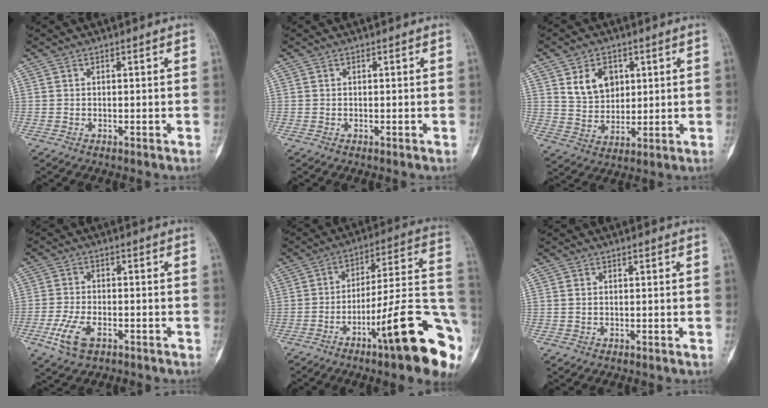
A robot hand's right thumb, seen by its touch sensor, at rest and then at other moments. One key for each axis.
{"total": 0.0}
{"total": 8.6, "fx": 3.2, "fy": 6.3, "fz": 4.9, "tx": -0.054, "ty": -0.021, "tz": 0.066}
{"total": 6.9, "fx": -3.2, "fy": 3.6, "fz": 4.9, "tx": -0.110, "ty": 0.009, "tz": -0.057}
{"total": 21.9, "fx": -9.1, "fy": 3.4, "fz": 19.7, "tx": -0.236, "ty": 0.052, "tz": -0.133}
{"total": 0.8, "fx": 0.1, "fy": 0.6, "fz": 0.5, "tx": -0.011, "ty": 0.002, "tz": 0.005}